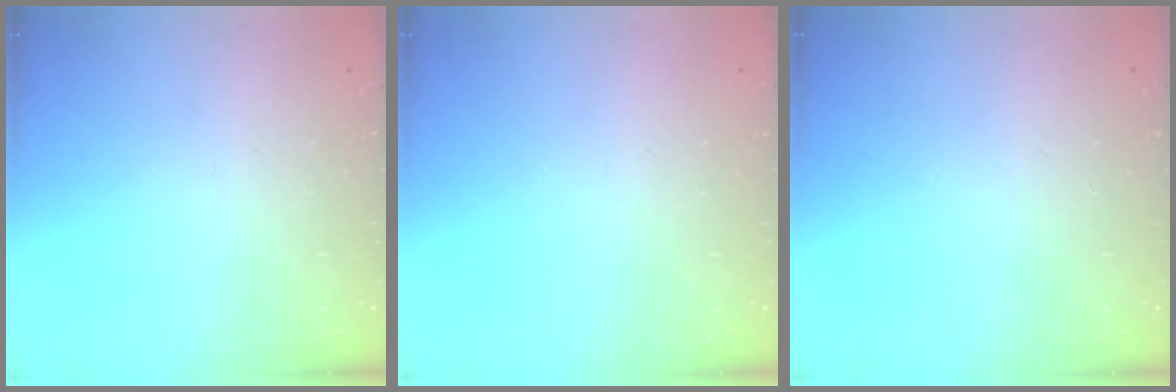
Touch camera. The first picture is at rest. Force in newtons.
{"total": 0.0}
{"total": 0.0}